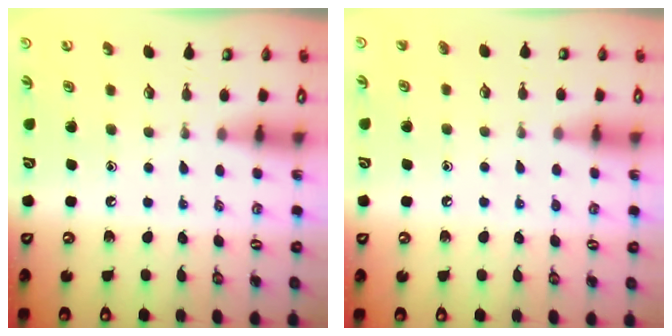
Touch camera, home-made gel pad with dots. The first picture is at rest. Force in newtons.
{"total": 5.4, "press": 5.4, "slide": 0.6}